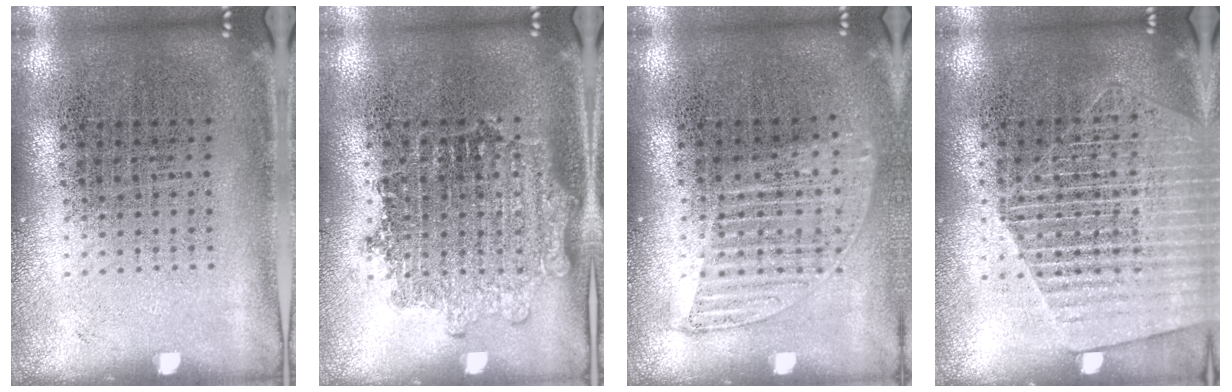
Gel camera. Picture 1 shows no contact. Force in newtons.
{"total": 1.2, "press": 1.1, "slide": 0.5}
{"total": 1.3, "press": 1.1, "slide": 0.6}
{"total": 1.7, "press": 1.6, "slide": 0.7}